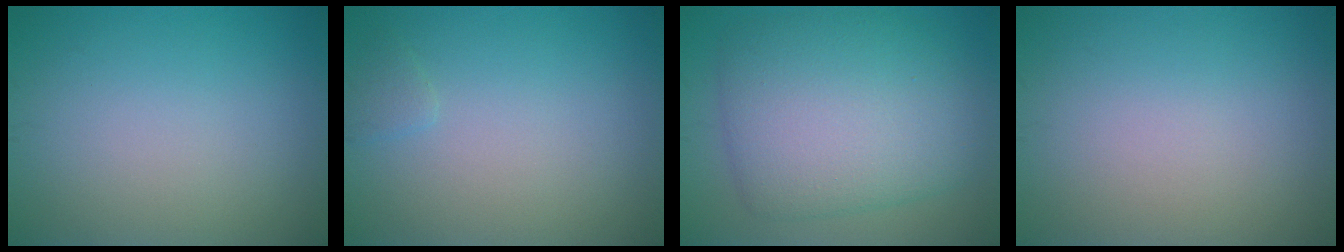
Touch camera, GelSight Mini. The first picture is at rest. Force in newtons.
{"total": 0.8, "press": 0.8, "slide": 0.0}
{"total": 9.2, "press": 9.2, "slide": 0.2}
{"total": 0.0}